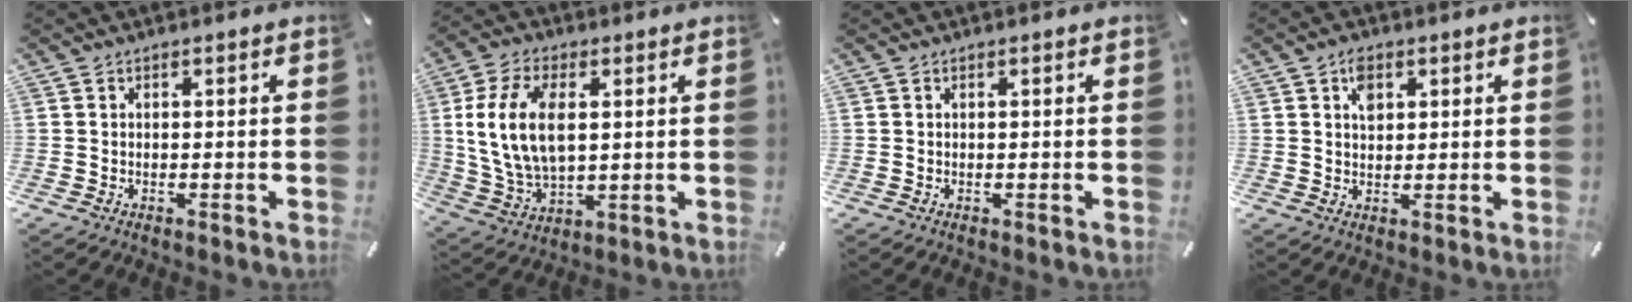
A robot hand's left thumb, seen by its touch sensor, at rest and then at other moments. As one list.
[{"total": 13.3, "force": [2.6, 8.3, 10.1], "torque": [-0.232, 0.002, 0.043]}, {"total": 0.0}, {"total": 4.0, "force": [1.6, 2.8, 2.2], "torque": [-0.026, -0.004, 0.024]}]